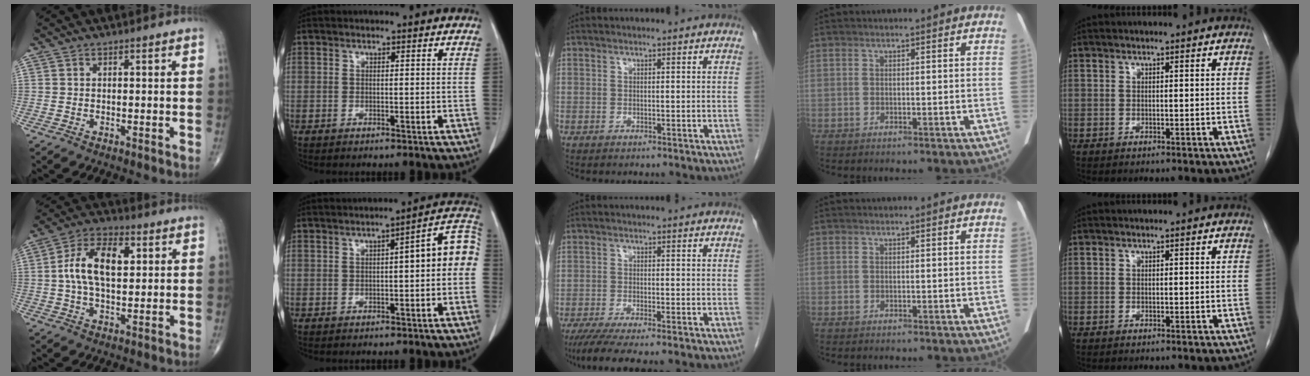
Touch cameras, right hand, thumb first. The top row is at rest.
{"thumb": {"total": 12.3, "force": [2.0, 6.6, 10.2], "torque": [-0.179, 0.016, 0.031]}, "index": {"total": 8.0, "force": [0.2, 1.6, 7.8], "torque": [-0.093, 0.037, -0.004]}, "middle": {"total": 6.4, "force": [-5.1, 0.1, 3.9], "torque": [-0.062, -0.016, -0.084]}}